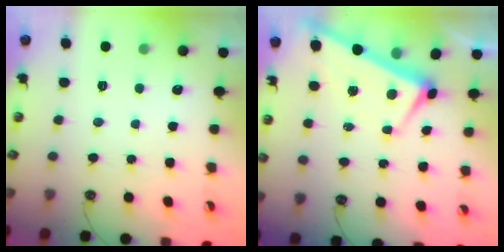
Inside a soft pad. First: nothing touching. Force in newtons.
{"total": 1.0, "press": 0.8, "slide": 0.5}